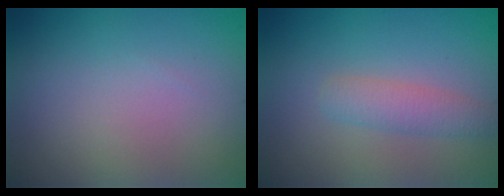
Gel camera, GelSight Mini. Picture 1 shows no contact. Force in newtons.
{"total": 2.2, "press": 2.2, "slide": 0.1}